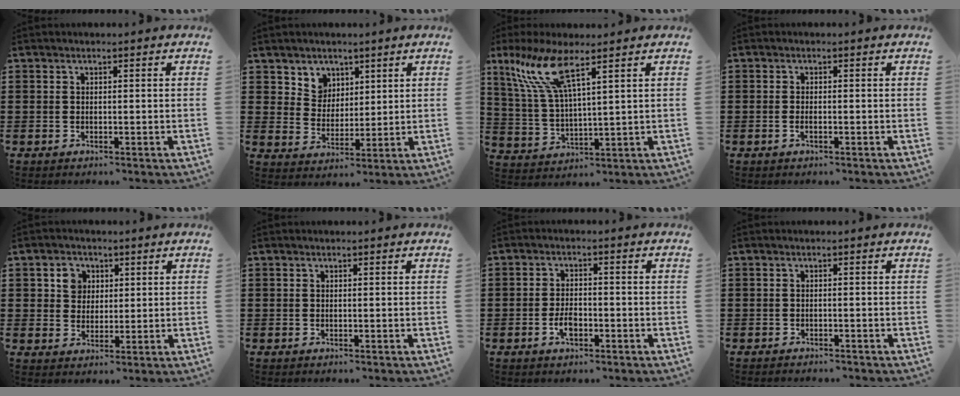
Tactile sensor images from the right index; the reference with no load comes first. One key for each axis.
{"total": 5.1, "fx": 3.2, "fy": 4.0, "fz": 0.2, "tx": -0.030, "ty": 0.005, "tz": 0.060}
{"total": 9.8, "fx": 5.8, "fy": 2.2, "fz": 7.6, "tx": -0.187, "ty": -0.009, "tz": 0.098}
{"total": 0.9, "fx": -0.4, "fy": 0.2, "fz": 0.8, "tx": -0.016, "ty": -0.006, "tz": -0.006}
{"total": 3.9, "fx": 1.5, "fy": 3.4, "fz": 1.2, "tx": -0.030, "ty": 0.011, "tz": 0.024}
{"total": 0.0}
{"total": 3.2, "fx": -1.3, "fy": 1.5, "fz": 2.5, "tx": -0.062, "ty": -0.003, "tz": -0.028}
{"total": 1.0, "fx": -1.0, "fy": 0.1, "fz": 0.0, "tx": -0.004, "ty": 0.000, "tz": -0.020}